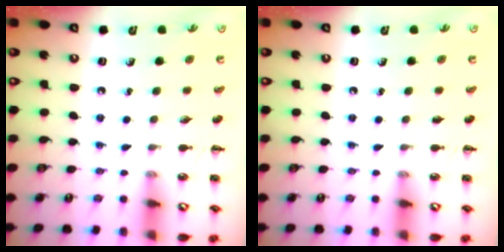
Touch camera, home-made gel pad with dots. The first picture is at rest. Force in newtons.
{"total": 0.0}